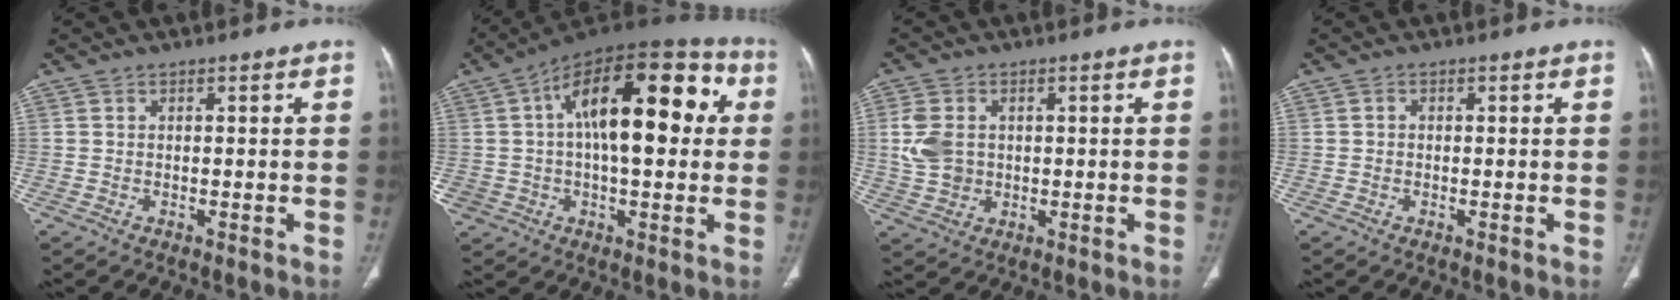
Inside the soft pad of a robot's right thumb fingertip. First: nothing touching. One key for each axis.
{"total": 24.2, "fx": 4.9, "fy": 13.0, "fz": 19.9, "tx": -0.300, "ty": 0.045, "tz": 0.069}
{"total": 6.8, "fx": 0.8, "fy": 5.2, "fz": 4.3, "tx": -0.084, "ty": -0.001, "tz": 0.022}
{"total": 0.7, "fx": -0.1, "fy": 0.6, "fz": 0.3, "tx": -0.002, "ty": 0.002, "tz": -0.002}